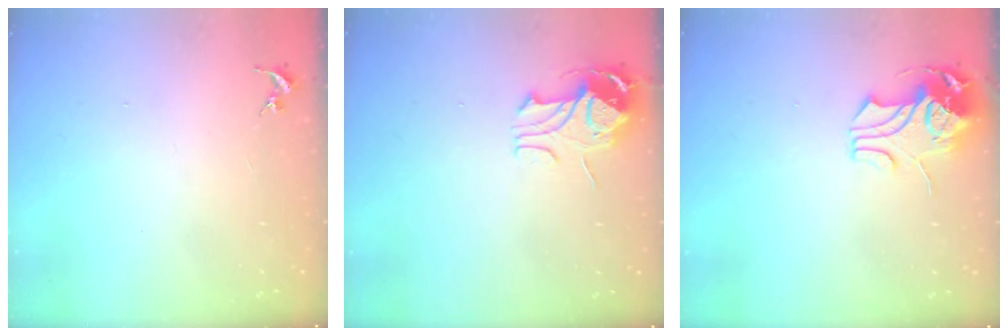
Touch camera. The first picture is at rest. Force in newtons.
{"total": 10.7, "press": 10.7, "slide": 1.2}
{"total": 9.6, "press": 9.5, "slide": 1.3}